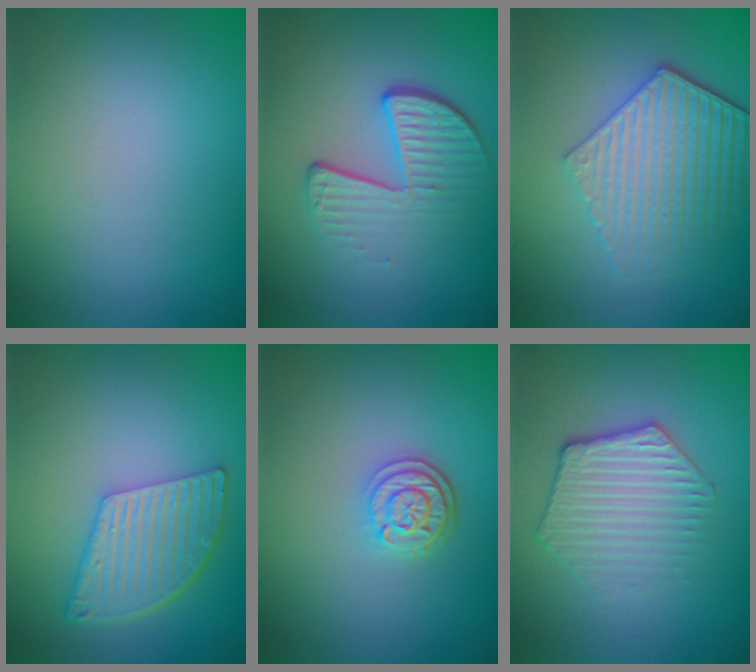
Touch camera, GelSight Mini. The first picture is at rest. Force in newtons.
{"total": 3.9, "press": 2.5, "slide": 3.0}
{"total": 5.9, "press": 4.3, "slide": 4.0}
{"total": 5.3, "press": 3.9, "slide": 3.7}
{"total": 2.9, "press": 2.4, "slide": 1.7}
{"total": 3.3, "press": 3.1, "slide": 1.3}